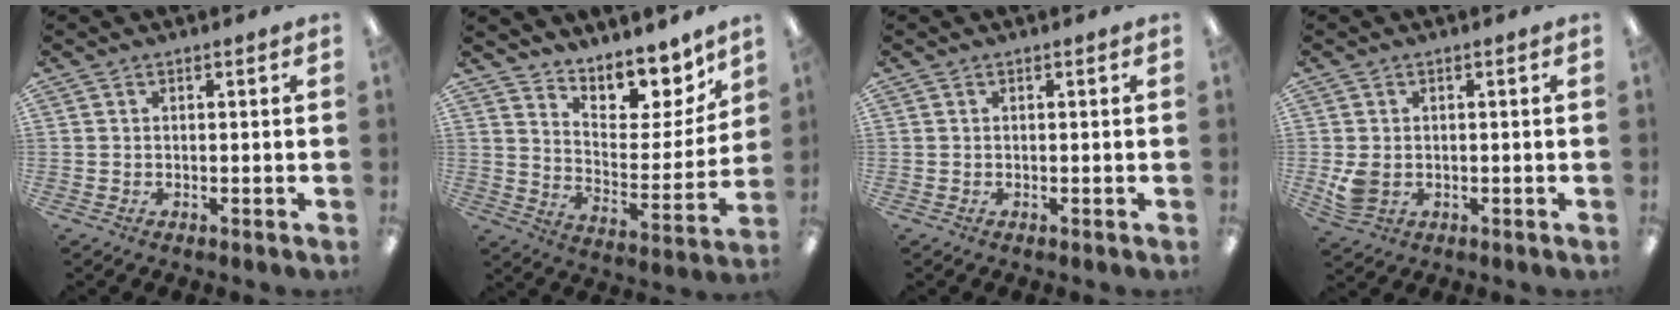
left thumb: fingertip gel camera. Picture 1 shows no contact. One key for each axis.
{"total": 10.2, "fx": 9.0, "fy": 3.9, "fz": 2.8, "tx": -0.031, "ty": -0.088, "tz": 0.157}
{"total": 0.0}
{"total": 4.4, "fx": -0.3, "fy": 3.4, "fz": 2.9, "tx": -0.056, "ty": -0.002, "tz": -0.006}